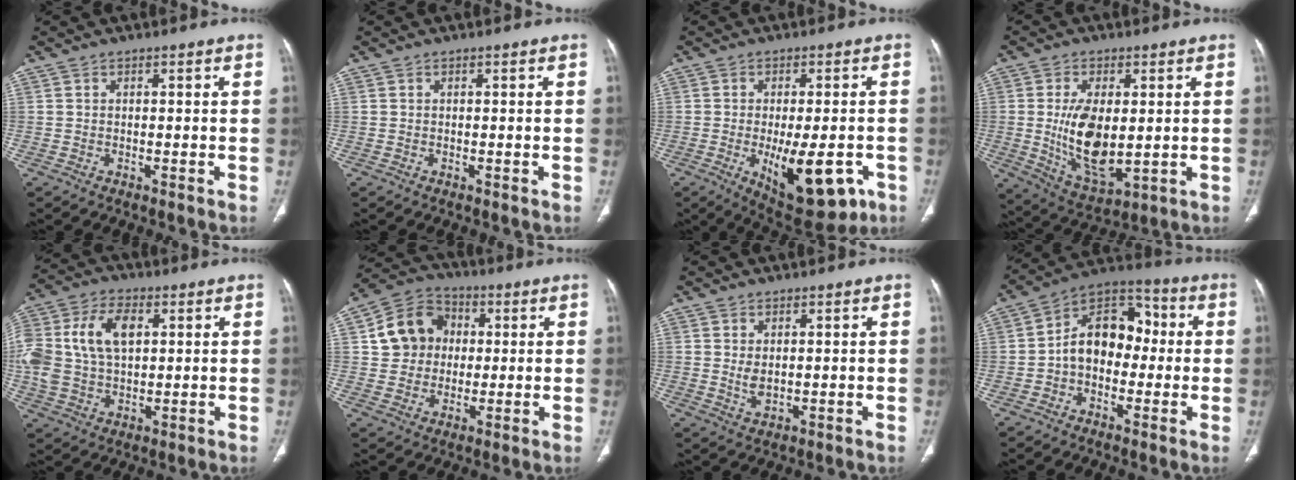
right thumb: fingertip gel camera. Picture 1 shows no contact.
{"total": 0.0}
{"total": 15.2, "force": [-5.1, 6.5, 12.8], "torque": [-0.170, -0.003, -0.053]}
{"total": 13.0, "force": [0.2, 6.5, 11.3], "torque": [-0.198, -0.021, 0.020]}
{"total": 16.7, "force": [3.5, 10.9, 12.2], "torque": [-0.273, 0.008, 0.065]}
{"total": 11.6, "force": [1.8, 10.2, 5.1], "torque": [-0.062, 0.015, 0.024]}
{"total": 2.6, "force": [0.5, 1.5, 2.1], "torque": [-0.036, -0.008, 0.017]}
{"total": 12.8, "force": [-0.5, 9.1, 9.1], "torque": [-0.112, 0.043, -0.025]}